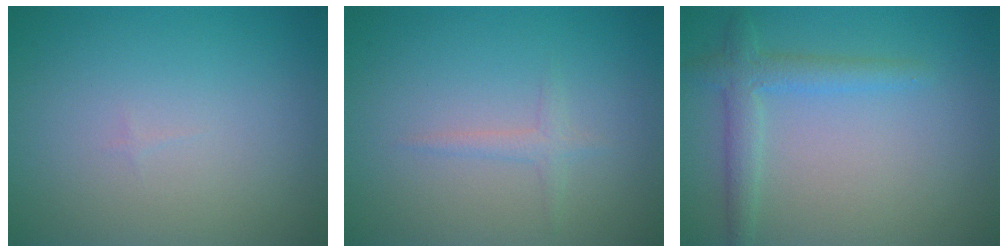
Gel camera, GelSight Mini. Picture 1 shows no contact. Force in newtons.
{"total": 1.1, "press": 1.1, "slide": 0.1}
{"total": 2.7, "press": 2.7, "slide": 0.1}